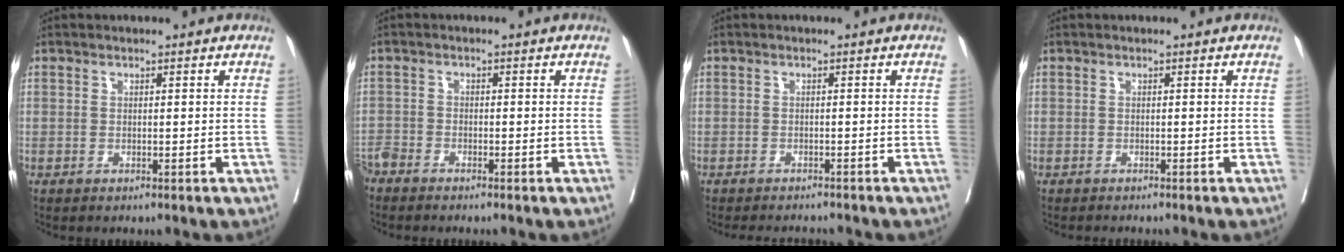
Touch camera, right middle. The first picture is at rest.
{"total": 2.4, "force": [-2.4, 0.1, 0.5], "torque": [-0.006, -0.007, -0.050]}
{"total": 5.1, "force": [-4.8, 0.9, 1.2], "torque": [-0.009, -0.007, -0.065]}
{"total": 1.8, "force": [-1.7, 0.0, 0.7], "torque": [-0.009, -0.002, -0.022]}